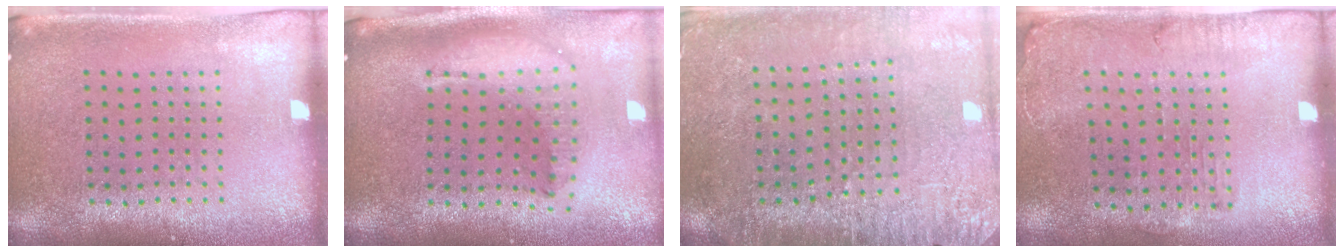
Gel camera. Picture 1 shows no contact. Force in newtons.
{"total": 2.2, "press": 1.7, "slide": 1.4}
{"total": 2.9, "press": 2.9, "slide": 0.4}
{"total": 1.4, "press": 1.3, "slide": 0.5}